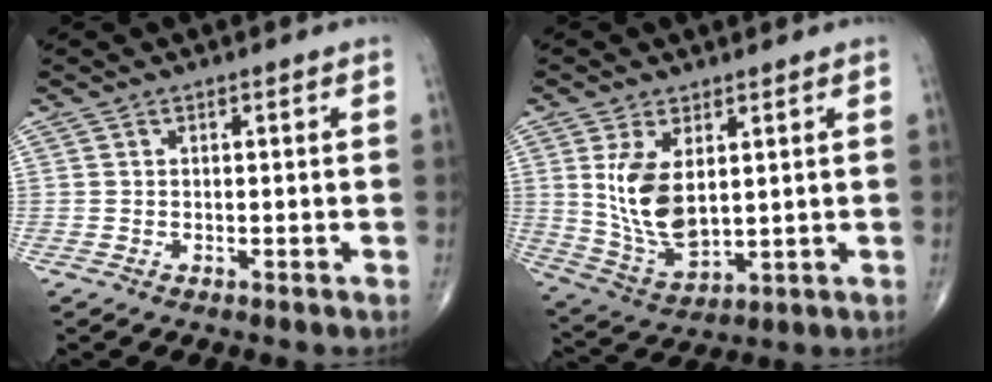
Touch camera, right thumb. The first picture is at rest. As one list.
[{"total": 11.1, "force": [2.5, 5.8, 9.1], "torque": [-0.163, -0.021, 0.065]}]